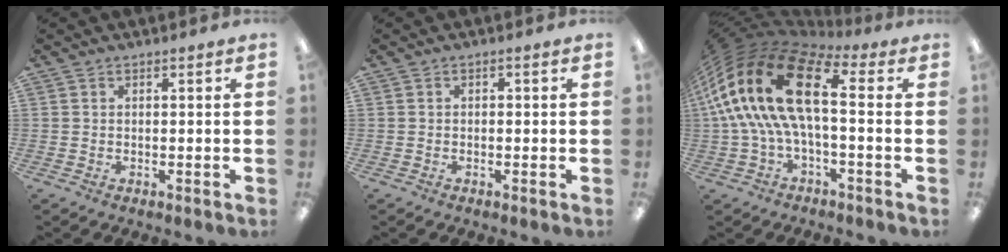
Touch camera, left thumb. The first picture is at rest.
{"total": 0.8, "force": [-0.6, 0.5, 0.3], "torque": [-0.006, 0.005, -0.013]}
{"total": 21.1, "force": [3.2, 9.9, 18.4], "torque": [-0.395, -0.009, 0.056]}